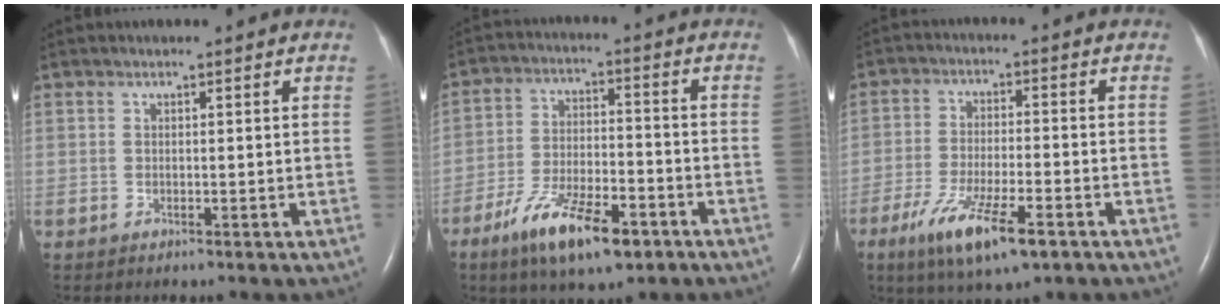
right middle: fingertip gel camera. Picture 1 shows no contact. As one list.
[{"total": 12.3, "force": [-7.4, 3.8, 9.0], "torque": [-0.165, -0.007, -0.124]}, {"total": 10.6, "force": [-6.0, 2.1, 8.6], "torque": [-0.162, -0.022, -0.099]}]